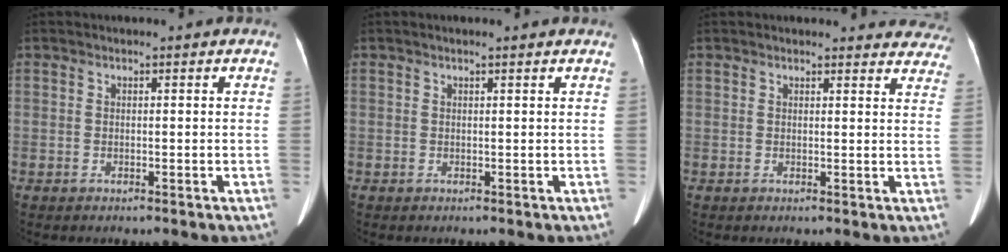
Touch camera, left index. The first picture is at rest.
{"total": 0.9, "force": [0.7, 0.3, 0.4], "torque": [-0.009, 0.021, 0.011]}
{"total": 13.5, "force": [12.9, 3.5, 2.0], "torque": [0.021, -0.030, 0.111]}